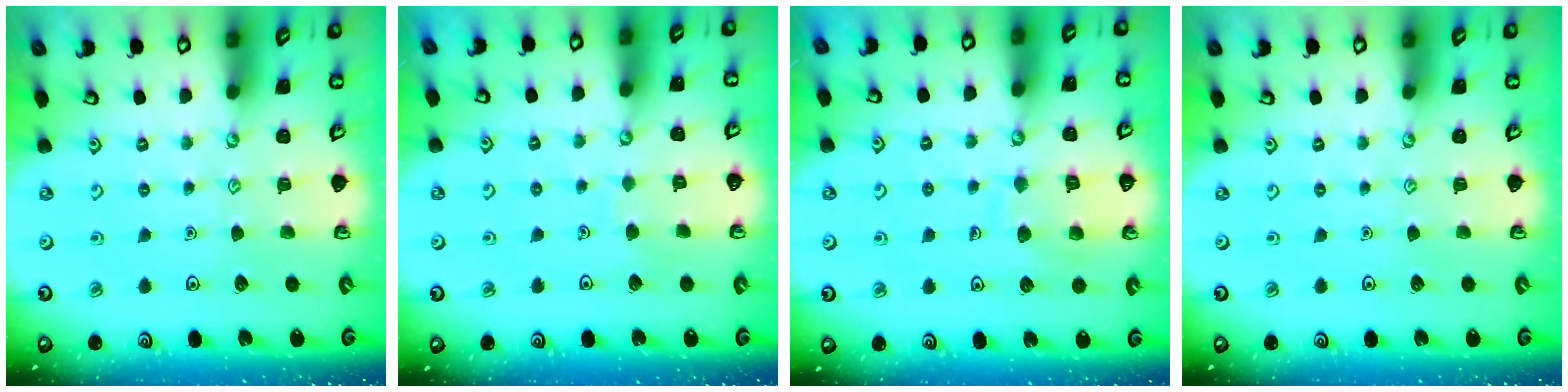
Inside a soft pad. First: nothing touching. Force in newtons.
{"total": 3.7, "press": 3.7, "slide": 0.4}
{"total": 9.6, "press": 9.6, "slide": 0.9}
{"total": 0.0}